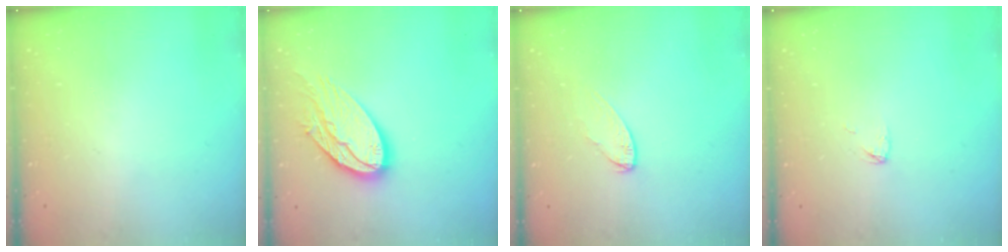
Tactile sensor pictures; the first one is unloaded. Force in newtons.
{"total": 16.2, "press": 16.1, "slide": 1.2}
{"total": 5.5, "press": 5.4, "slide": 0.4}
{"total": 2.8, "press": 2.7, "slide": 0.2}